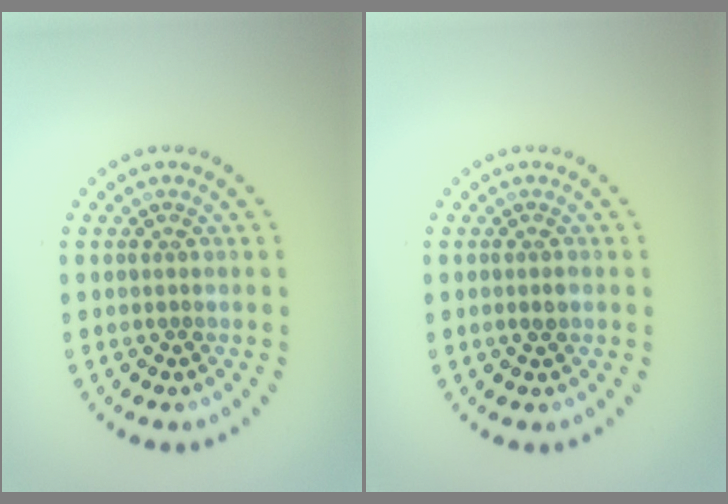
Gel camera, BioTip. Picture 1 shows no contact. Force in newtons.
{"total": 0.9, "press": 0.8, "slide": 0.3}